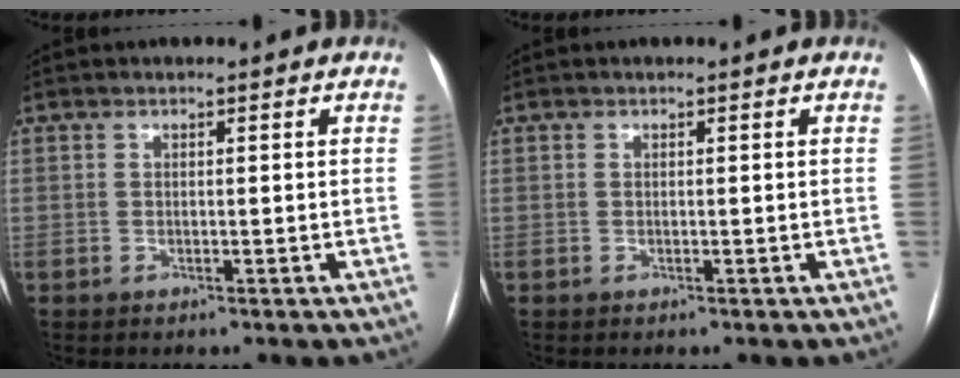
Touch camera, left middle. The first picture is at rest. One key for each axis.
{"total": 0.0}